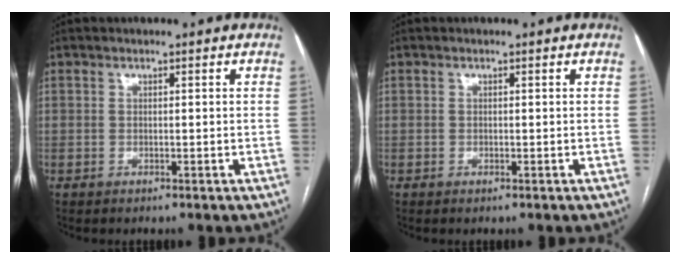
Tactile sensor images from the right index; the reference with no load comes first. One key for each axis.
{"total": 0.0}